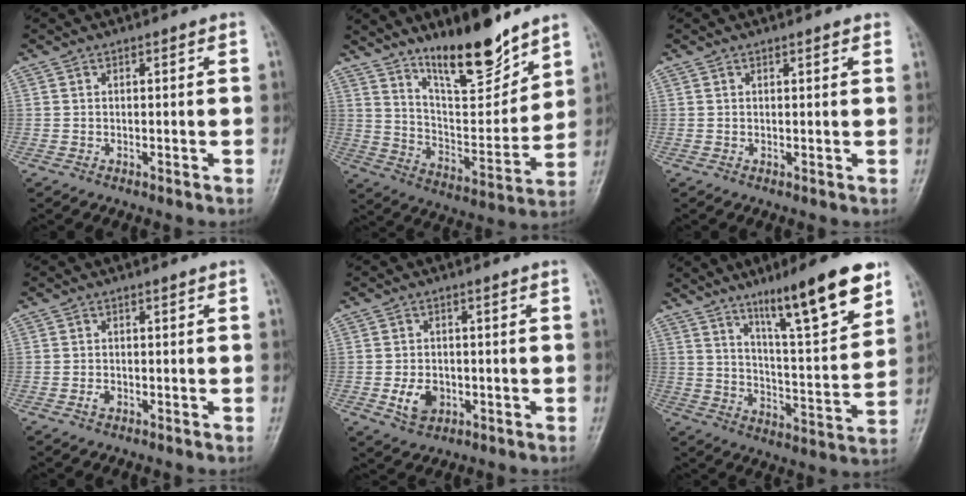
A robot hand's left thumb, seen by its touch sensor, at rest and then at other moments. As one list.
[{"total": 15.7, "force": [11.9, 4.2, 9.4], "torque": [-0.117, -0.090, 0.209]}, {"total": 1.3, "force": [1.0, 0.3, 0.8], "torque": [-0.008, -0.002, 0.011]}, {"total": 1.1, "force": [-0.4, 0.7, 0.7], "torque": [-0.015, 0.003, -0.008]}, {"total": 4.9, "force": [-1.2, 3.6, 3.1], "torque": [-0.045, 0.002, -0.015]}, {"total": 18.0, "force": [11.4, 2.9, 13.6], "torque": [-0.186, -0.061, 0.184]}]